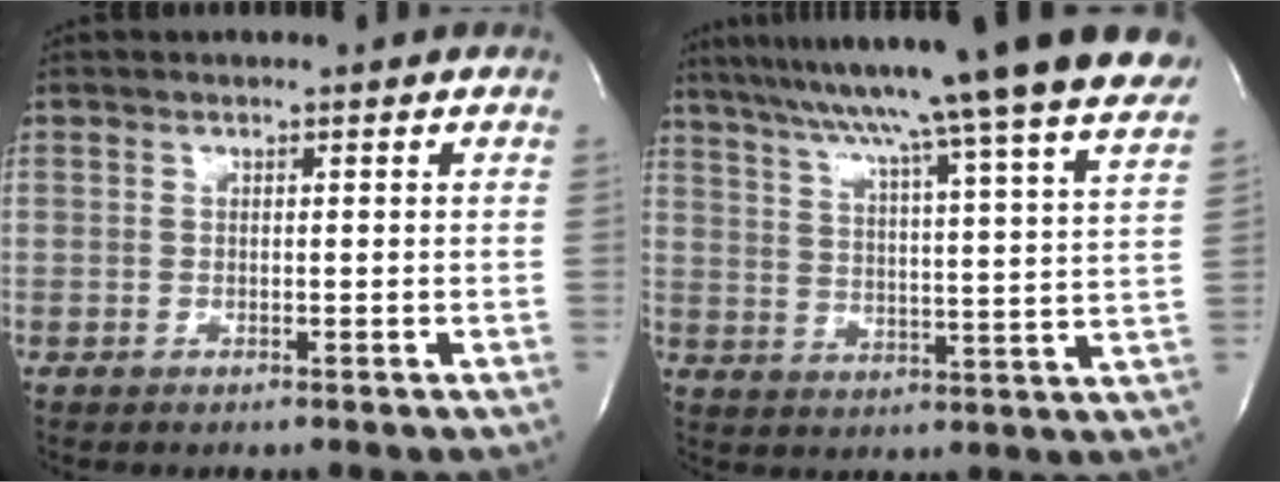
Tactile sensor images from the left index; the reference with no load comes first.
{"total": 27.9, "force": [23.9, -1.2, 14.2], "torque": [-0.237, -0.030, 0.315]}